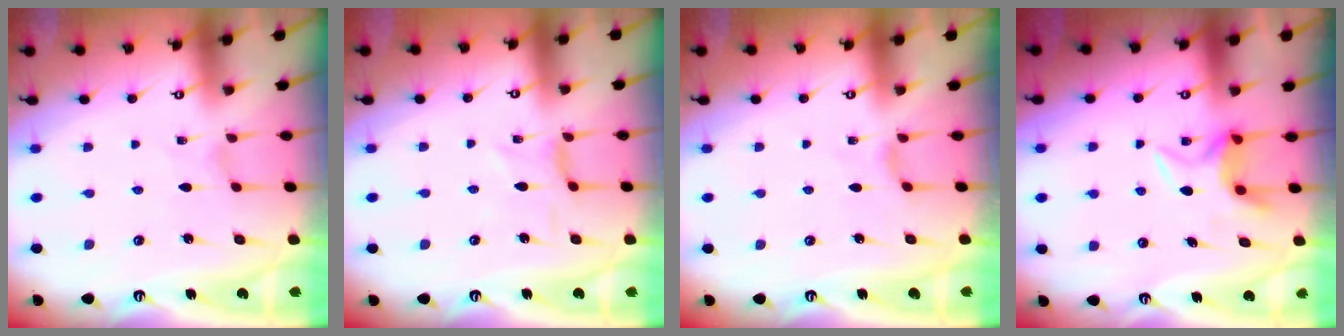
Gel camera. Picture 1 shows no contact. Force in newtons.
{"total": 0.0}
{"total": 2.0, "press": 2.0, "slide": 0.5}
{"total": 5.5, "press": 5.5, "slide": 0.1}